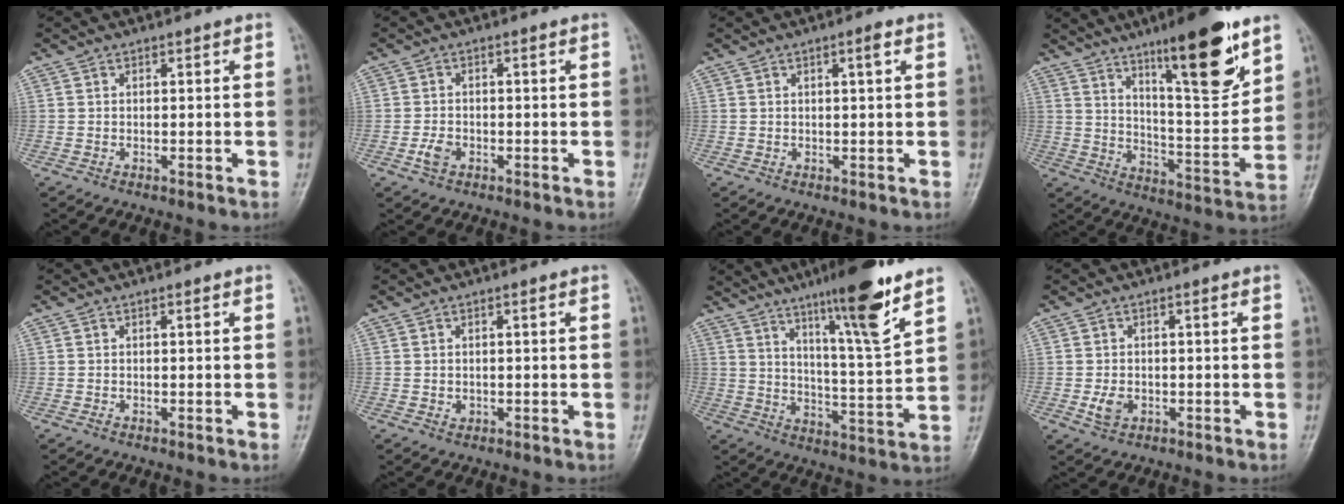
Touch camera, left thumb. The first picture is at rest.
{"total": 2.6, "force": [-1.2, 1.7, 1.6], "torque": [-0.031, 0.006, -0.023]}
{"total": 1.8, "force": [0.7, 0.1, 1.7], "torque": [-0.030, 0.000, 0.011]}
{"total": 18.1, "force": [11.0, 3.9, 13.8], "torque": [-0.182, -0.071, 0.181]}
{"total": 0.6, "force": [0.0, 0.2, 0.5], "torque": [-0.007, 0.003, 0.002]}
{"total": 0.9, "force": [-0.1, 0.8, 0.6], "torque": [-0.004, 0.001, 0.002]}
{"total": 15.3, "force": [9.9, 1.3, 11.7], "torque": [-0.177, -0.059, 0.159]}
{"total": 3.0, "force": [-0.8, 2.1, 1.9], "torque": [-0.033, 0.000, -0.011]}